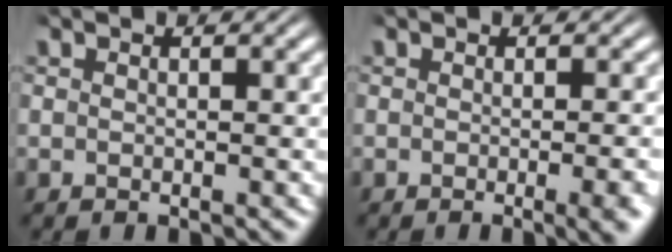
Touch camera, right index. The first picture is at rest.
{"total": 2.0, "force": [-0.8, 0.2, 1.8], "torque": [-0.022, 0.007, -0.016]}